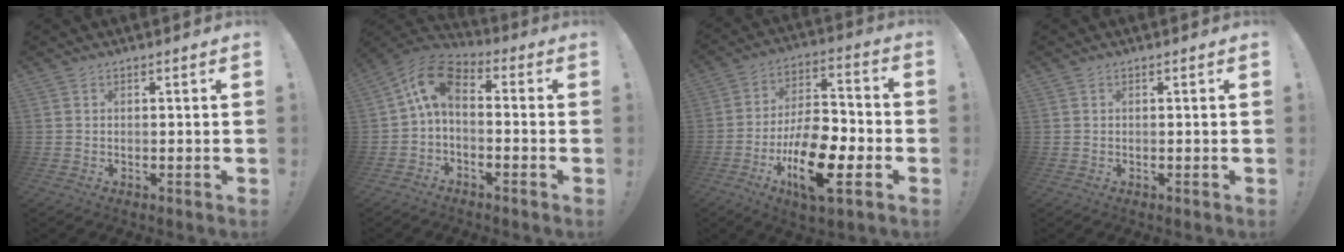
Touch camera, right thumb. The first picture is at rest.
{"total": 9.2, "force": [0.8, 5.6, 7.2], "torque": [-0.134, 0.010, 0.019]}
{"total": 19.3, "force": [-8.2, 8.5, 15.2], "torque": [-0.266, 0.049, -0.127]}
{"total": 0.0}